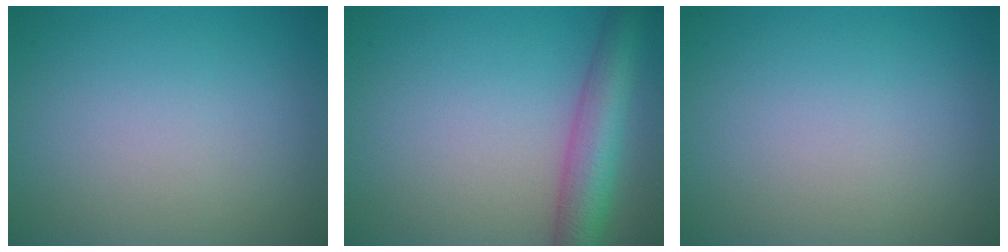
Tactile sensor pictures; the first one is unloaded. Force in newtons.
{"total": 5.7, "press": 5.7, "slide": 0.3}
{"total": 0.0}